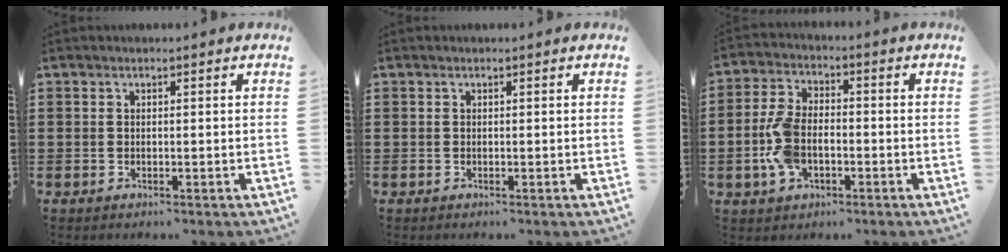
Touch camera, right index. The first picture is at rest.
{"total": 0.0}
{"total": 7.5, "force": [-1.7, 4.3, 5.9], "torque": [-0.144, 0.000, -0.039]}